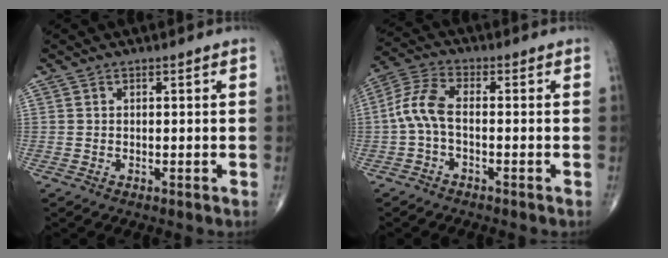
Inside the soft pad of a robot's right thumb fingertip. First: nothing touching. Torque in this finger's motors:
{"motor_torque": [-0.01, -0.02, 0.91, -0.30, 0.06]}